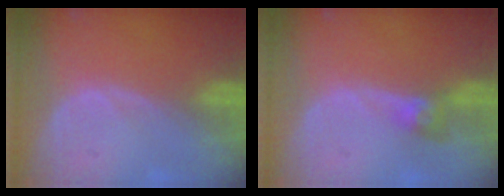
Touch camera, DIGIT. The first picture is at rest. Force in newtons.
{"total": 3.1, "press": 2.7, "slide": 1.4}